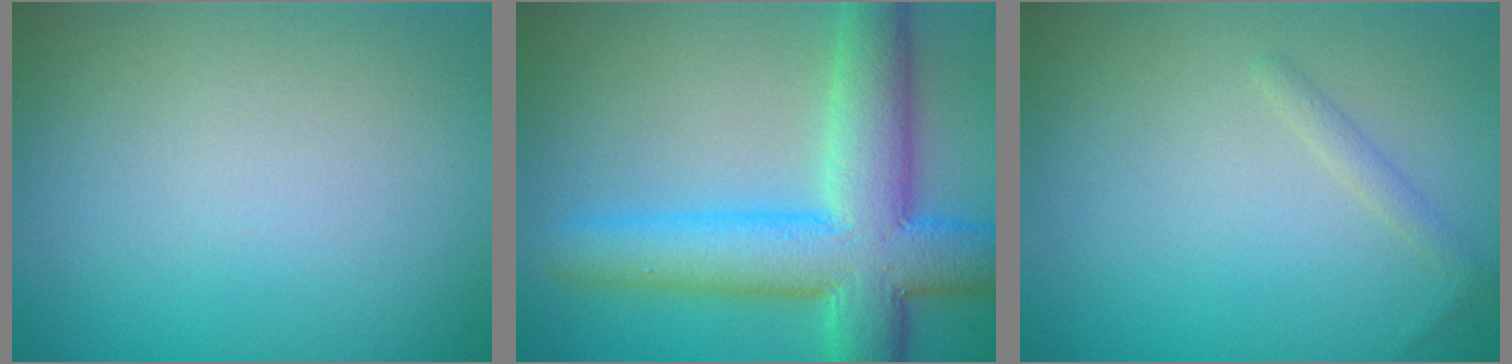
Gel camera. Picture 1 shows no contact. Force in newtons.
{"total": 9.6, "press": 9.6, "slide": 0.2}
{"total": 0.9, "press": 0.9, "slide": 0.1}